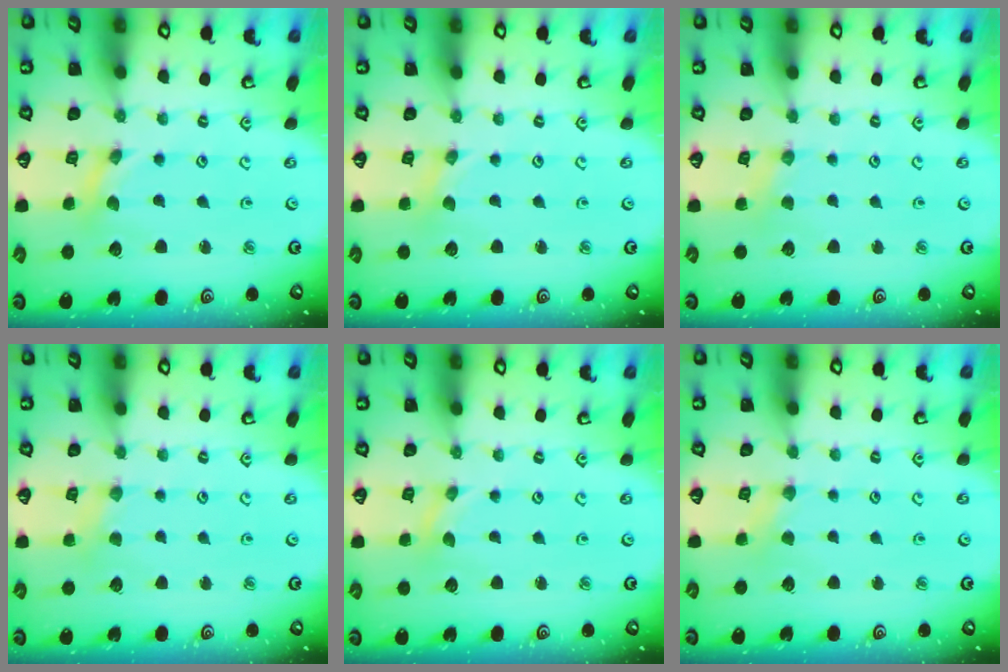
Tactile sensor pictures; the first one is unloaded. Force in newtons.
{"total": 0.0}
{"total": 2.7, "press": 2.6, "slide": 0.4}
{"total": 2.9, "press": 2.9, "slide": 0.4}
{"total": 0.0}
{"total": 1.6, "press": 1.5, "slide": 0.4}